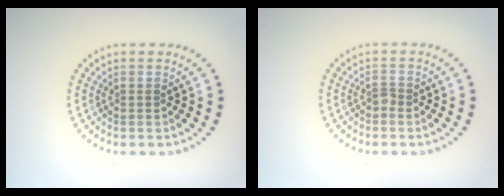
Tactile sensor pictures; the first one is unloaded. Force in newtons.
{"total": 0.8, "press": 0.5, "slide": 0.6}